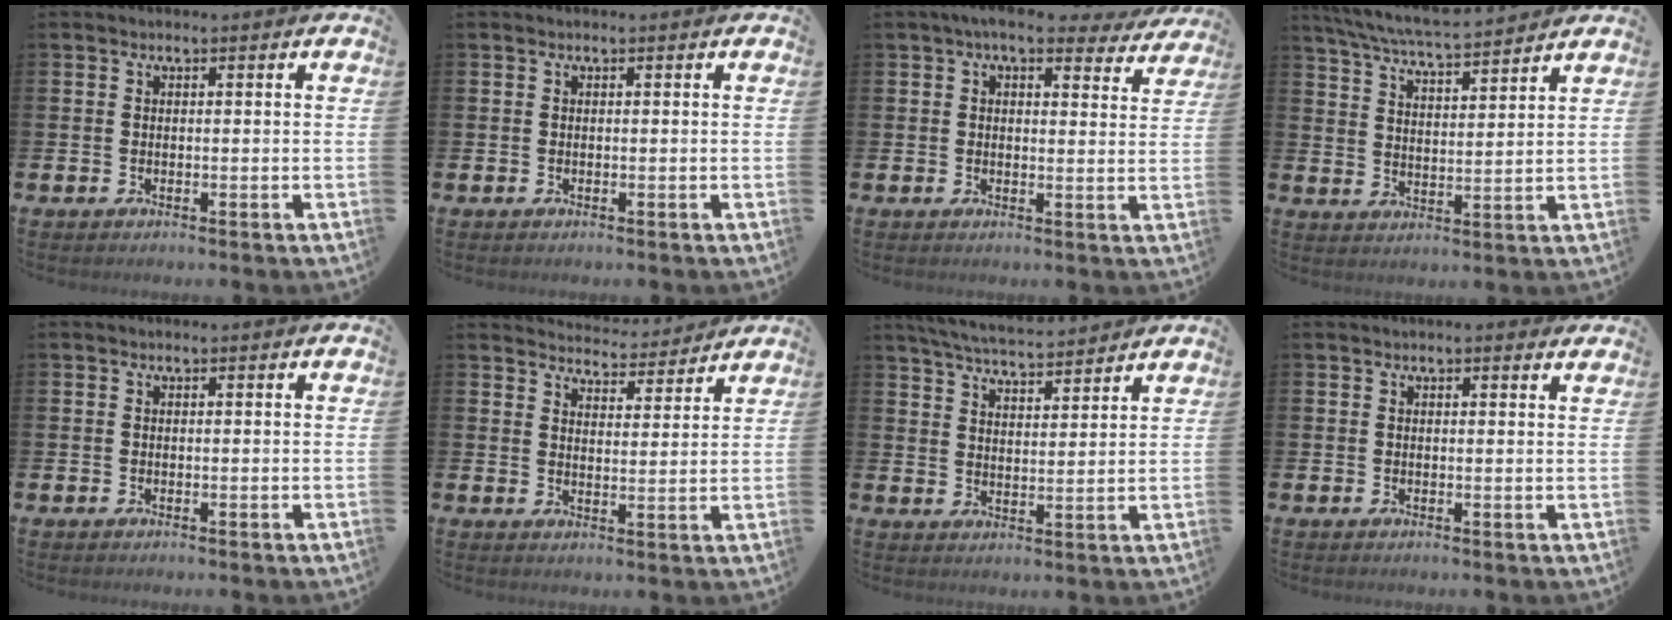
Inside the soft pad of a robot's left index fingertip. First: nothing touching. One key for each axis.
{"total": 0.0}
{"total": 5.6, "fx": 4.8, "fy": 1.4, "fz": 2.6, "tx": -0.045, "ty": -0.019, "tz": 0.082}
{"total": 6.7, "fx": 6.4, "fy": 0.2, "fz": 1.8, "tx": -0.059, "ty": -0.036, "tz": 0.113}
{"total": 0.0}
{"total": 4.4, "fx": 4.4, "fy": 0.6, "fz": -0.2, "tx": -0.007, "ty": -0.035, "tz": 0.076}
{"total": 5.7, "fx": 5.6, "fy": 0.3, "fz": 1.0, "tx": -0.040, "ty": -0.027, "tz": 0.101}
{"total": 1.2, "fx": 1.2, "fy": 0.1, "fz": 0.3, "tx": 0.004, "ty": -0.003, "tz": 0.019}